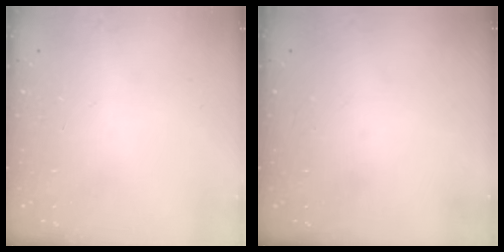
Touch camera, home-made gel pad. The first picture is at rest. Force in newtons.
{"total": 0.0}